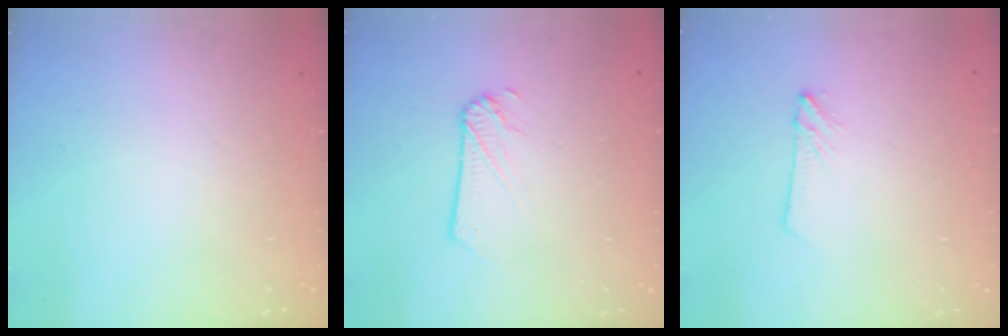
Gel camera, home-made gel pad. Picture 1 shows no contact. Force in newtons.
{"total": 1.9, "press": 1.9, "slide": 0.3}
{"total": 2.8, "press": 2.8, "slide": 0.3}